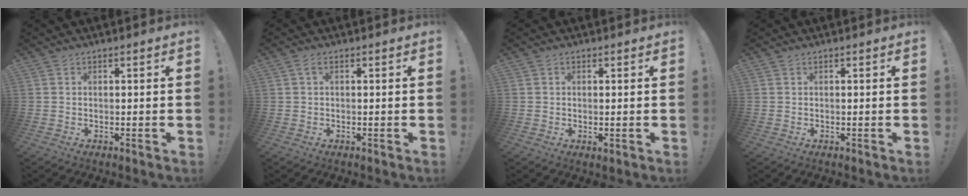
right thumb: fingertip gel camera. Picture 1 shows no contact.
{"total": 1.2, "force": [0.2, 0.3, 1.2], "torque": [-0.024, 0.003, 0.003]}
{"total": 1.5, "force": [0.2, 0.4, 1.5], "torque": [-0.017, -0.004, 0.004]}
{"total": 0.0}